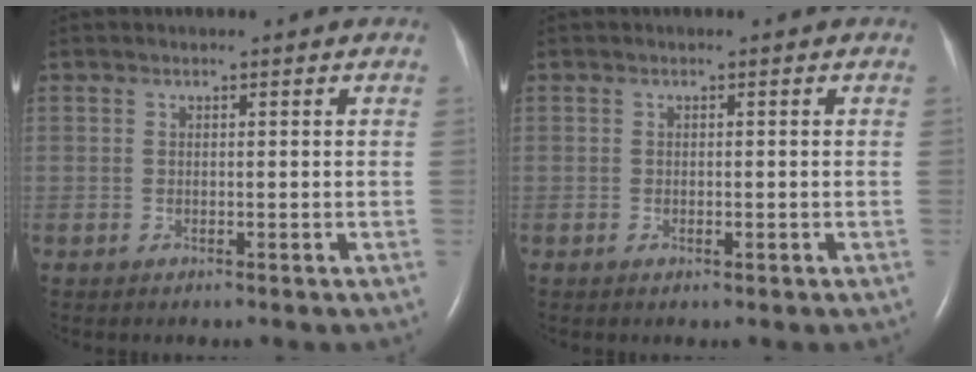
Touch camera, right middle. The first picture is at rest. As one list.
[{"total": 0.8, "force": [-0.4, 0.4, 0.7], "torque": [-0.013, -0.001, -0.003]}]